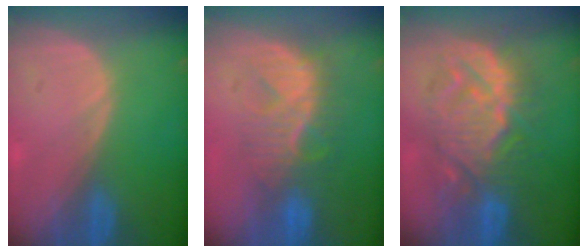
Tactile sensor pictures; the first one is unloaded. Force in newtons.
{"total": 8.0, "press": 7.9, "slide": 1.1}
{"total": 10.6, "press": 10.6, "slide": 0.7}